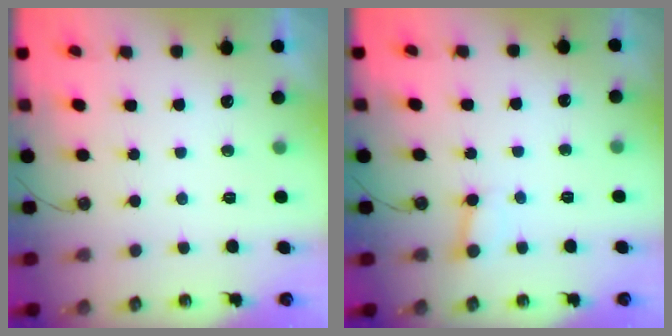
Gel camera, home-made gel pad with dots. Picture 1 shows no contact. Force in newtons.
{"total": 2.6, "press": 2.6, "slide": 0.2}